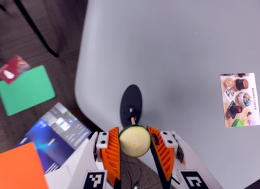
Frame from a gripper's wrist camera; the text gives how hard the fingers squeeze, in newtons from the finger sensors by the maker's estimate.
{"total": 10.1, "left": 10.5, "right": 9.6}